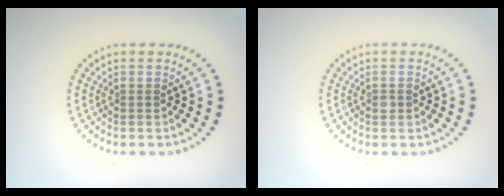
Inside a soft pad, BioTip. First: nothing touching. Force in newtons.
{"total": 0.8, "press": 0.8, "slide": 0.1}